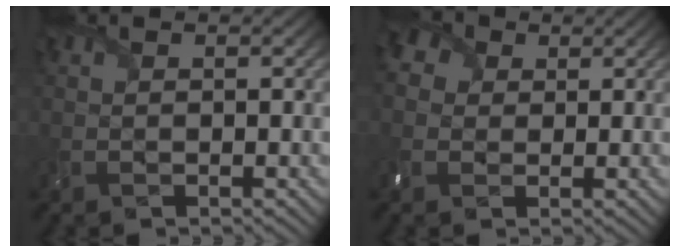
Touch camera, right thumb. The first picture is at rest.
{"total": 4.3, "force": [0.9, 3.7, 2.0], "torque": [-0.062, 0.009, 0.009]}